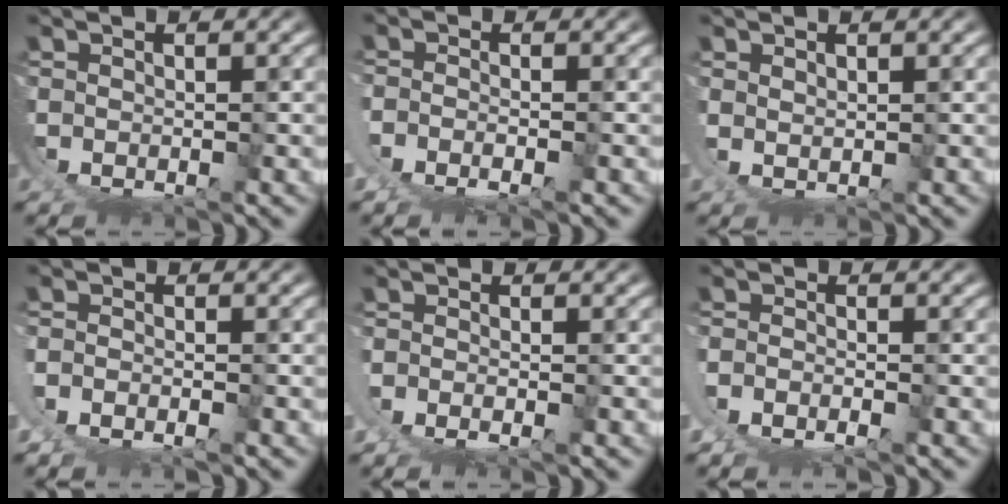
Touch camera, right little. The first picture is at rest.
{"total": 2.4, "force": [0.1, 1.4, 1.9], "torque": [-0.048, -0.014, 0.006]}
{"total": 1.8, "force": [1.7, -0.6, 0.3], "torque": [-0.013, -0.001, 0.031]}
{"total": 2.7, "force": [0.1, 2.2, 1.6], "torque": [-0.047, -0.009, 0.002]}
{"total": 1.8, "force": [0.0, 0.8, 1.6], "torque": [-0.037, -0.010, 0.005]}
{"total": 3.0, "force": [-0.1, 2.4, 1.8], "torque": [-0.051, -0.011, -0.001]}